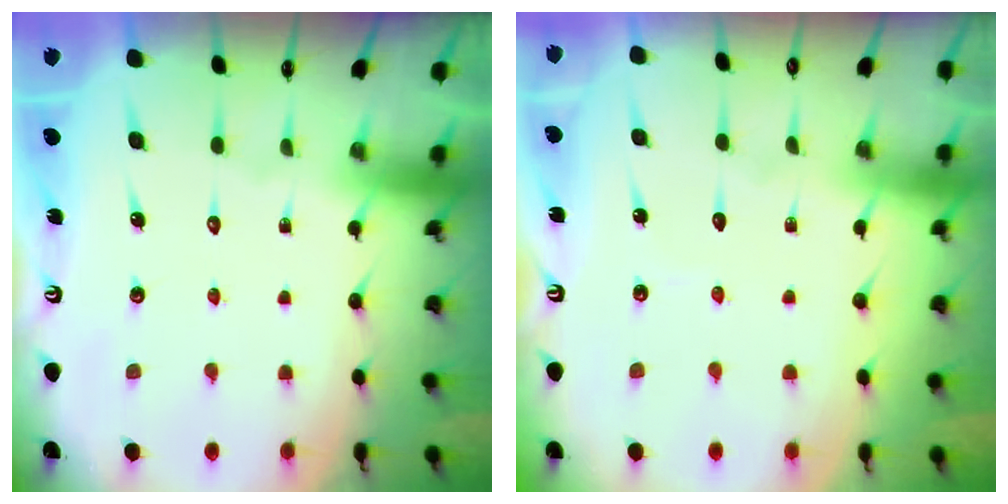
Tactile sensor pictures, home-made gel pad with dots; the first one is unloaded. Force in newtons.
{"total": 2.4, "press": 2.4, "slide": 0.2}